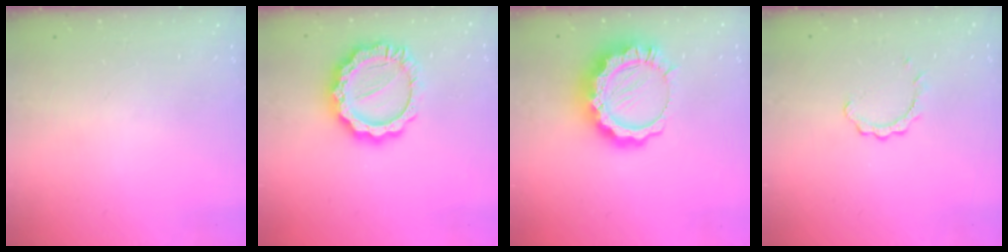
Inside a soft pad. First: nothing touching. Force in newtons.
{"total": 14.9, "press": 14.8, "slide": 0.9}
{"total": 13.7, "press": 13.6, "slide": 1.2}
{"total": 2.4, "press": 2.4, "slide": 0.3}